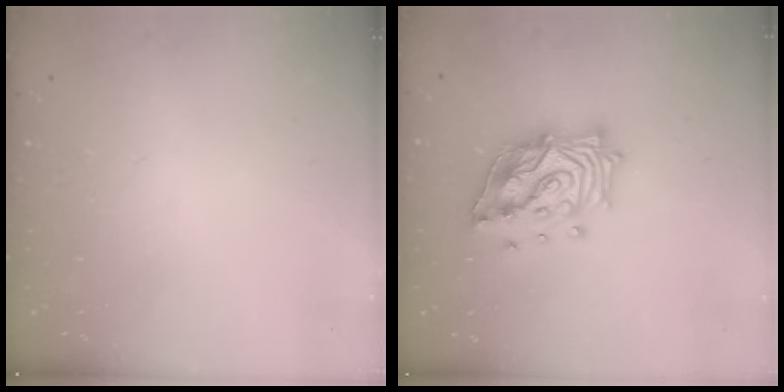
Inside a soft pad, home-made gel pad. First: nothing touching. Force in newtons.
{"total": 18.9, "press": 18.7, "slide": 2.6}